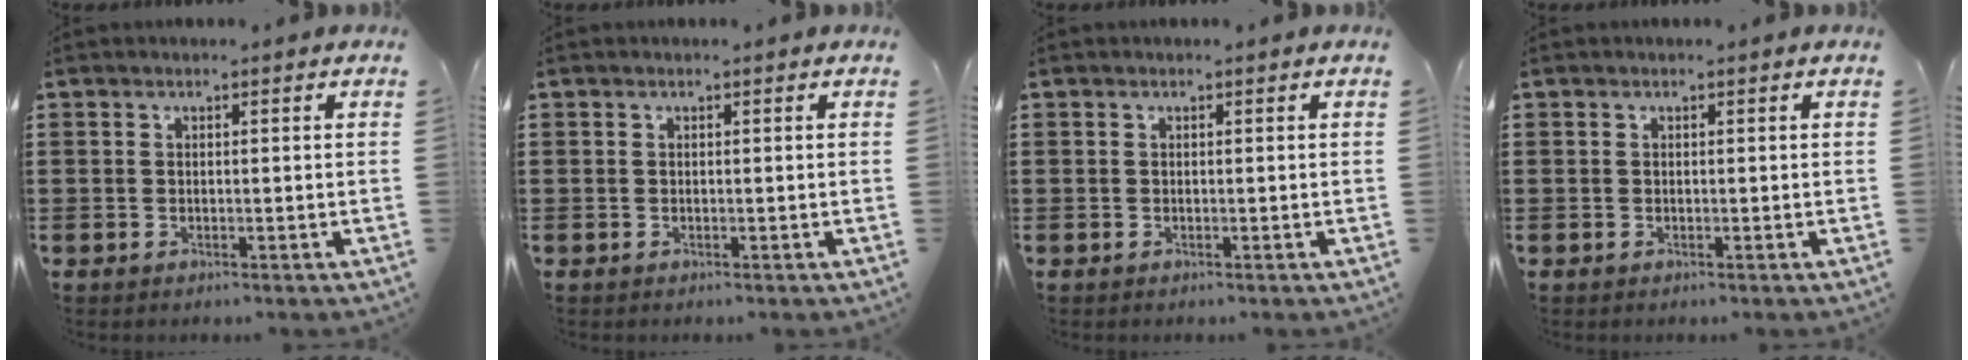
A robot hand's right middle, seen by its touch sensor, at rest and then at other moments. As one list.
[{"total": 0.0}, {"total": 0.0}, {"total": 0.0}]